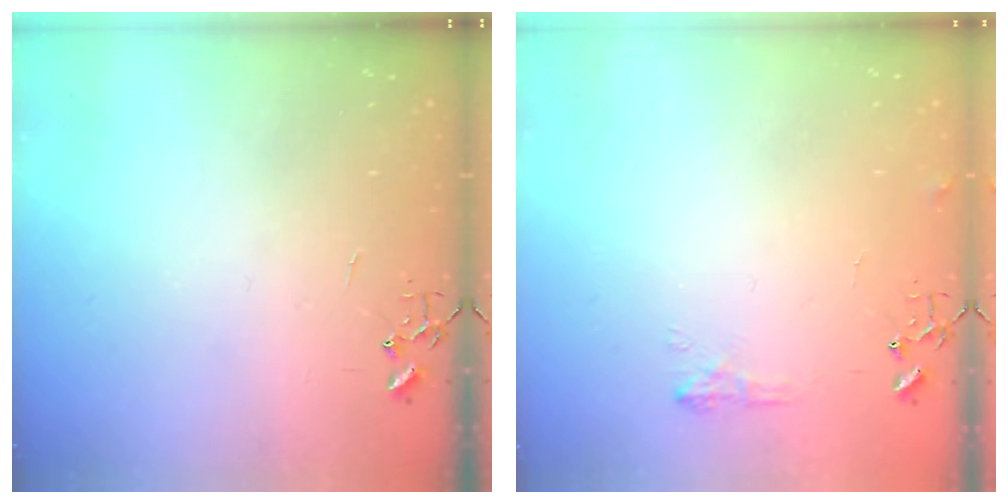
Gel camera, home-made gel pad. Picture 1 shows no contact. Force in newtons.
{"total": 6.4, "press": 6.3, "slide": 0.8}